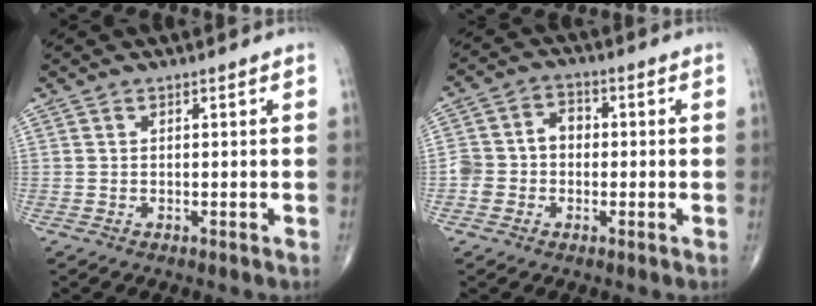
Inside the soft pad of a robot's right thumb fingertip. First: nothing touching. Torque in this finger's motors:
{"motor_torque": [0.91, 0.57, 0.33, -0.33, 0.13]}